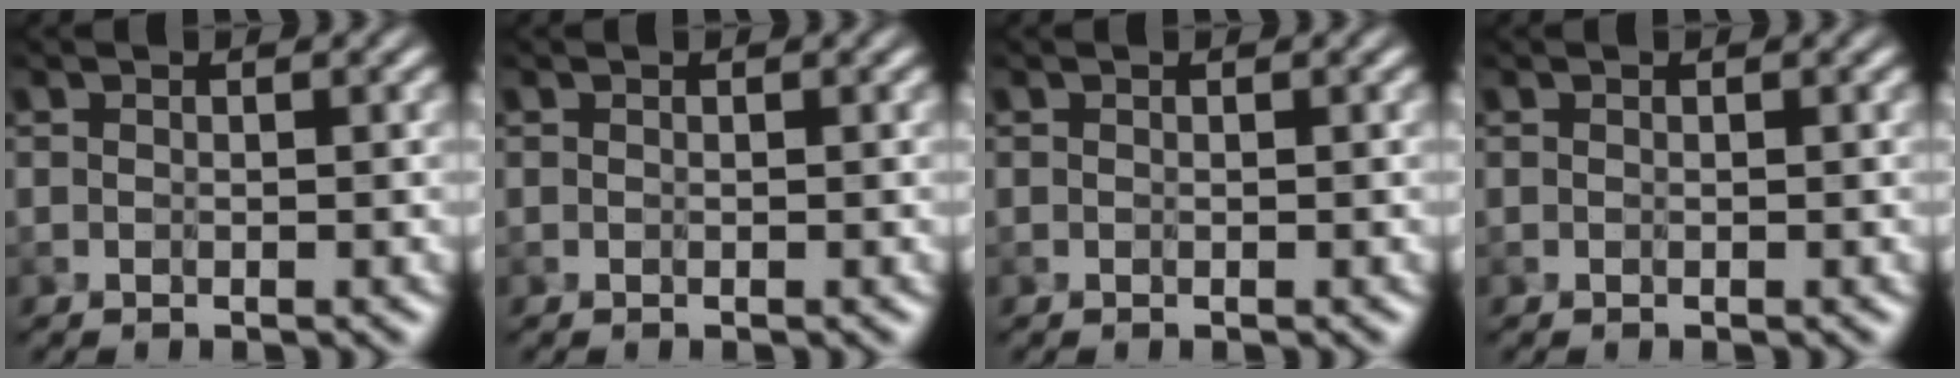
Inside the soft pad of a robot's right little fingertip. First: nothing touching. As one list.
[{"total": 0.0}, {"total": 0.0}, {"total": 0.0}]